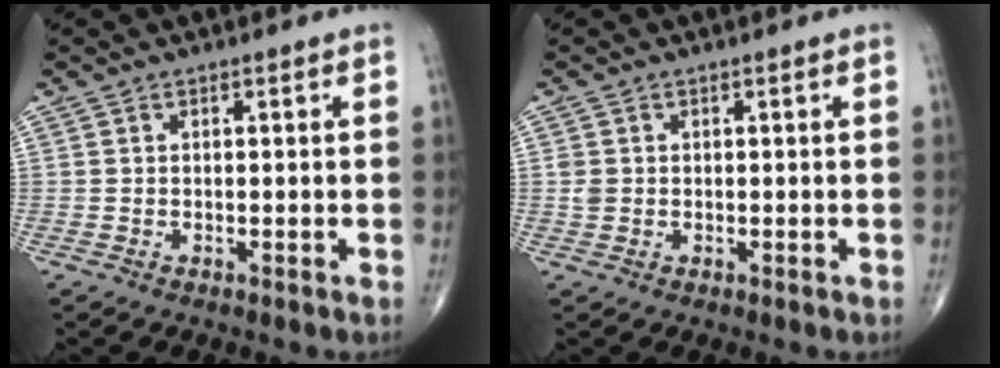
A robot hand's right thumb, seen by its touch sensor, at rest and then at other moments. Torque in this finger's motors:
{"motor_torque": [0.26, 0.62, 0.38, 0.19, 0.01]}